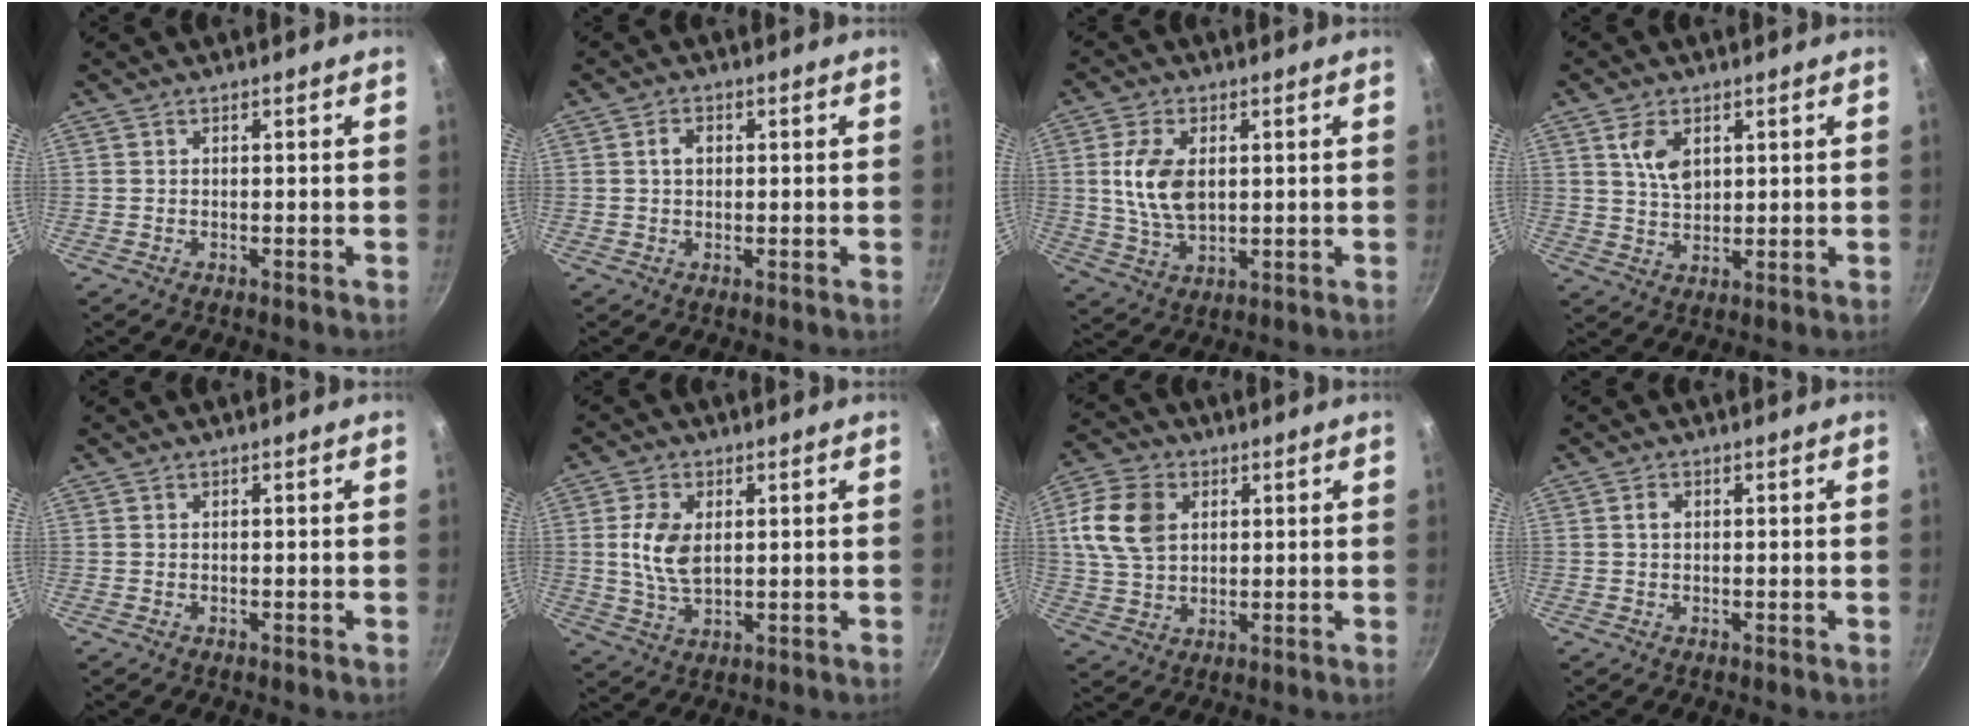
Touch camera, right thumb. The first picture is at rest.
{"total": 2.5, "force": [0.4, 1.9, 1.6], "torque": [-0.017, 0.006, 0.005]}
{"total": 9.9, "force": [1.6, 5.9, 7.8], "torque": [-0.144, -0.010, 0.033]}
{"total": 6.1, "force": [2.3, 3.7, 4.3], "torque": [-0.071, -0.010, 0.047]}
{"total": 0.0}
{"total": 7.8, "force": [1.3, 4.6, 6.2], "torque": [-0.117, -0.007, 0.026]}
{"total": 11.7, "force": [2.9, 8.4, 7.6], "torque": [-0.133, 0.000, 0.051]}
{"total": 1.3, "force": [0.2, 1.0, 0.9], "torque": [-0.013, 0.007, 0.003]}